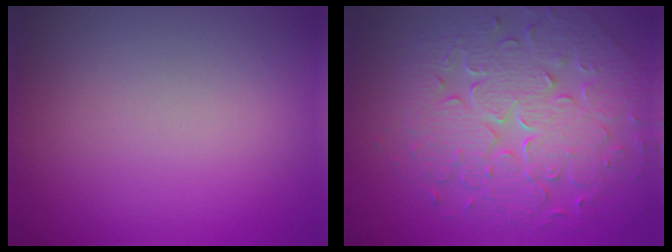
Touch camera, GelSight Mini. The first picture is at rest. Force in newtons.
{"total": 8.7, "press": 6.3, "slide": 6.0}